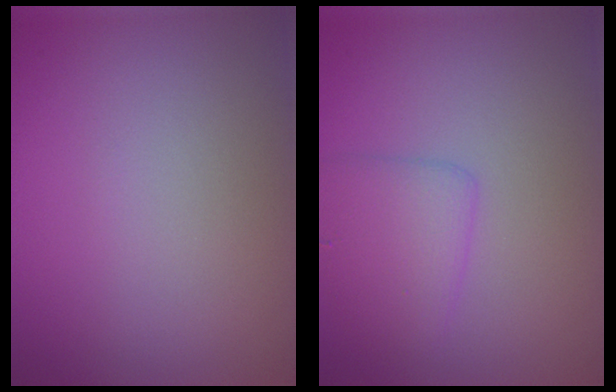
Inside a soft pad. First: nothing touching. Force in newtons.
{"total": 2.9, "press": 2.9, "slide": 0.0}